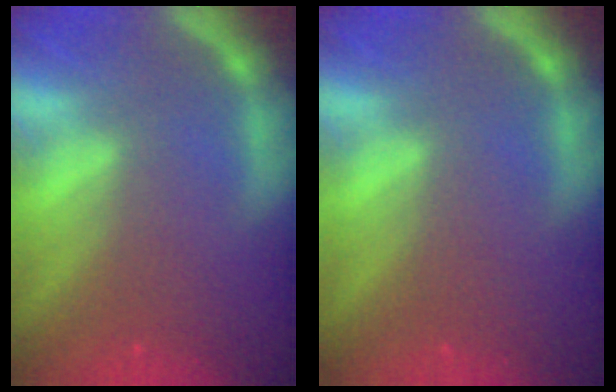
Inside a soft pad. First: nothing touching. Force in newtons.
{"total": 0.0}